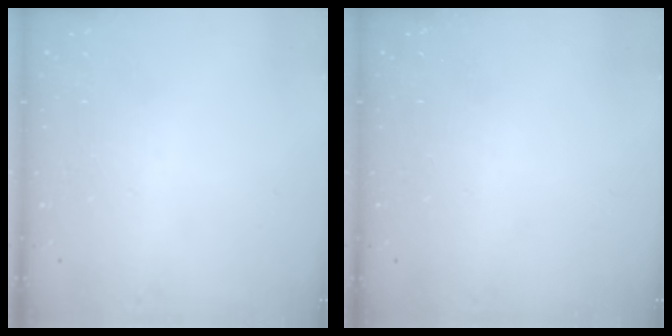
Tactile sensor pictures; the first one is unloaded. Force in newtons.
{"total": 0.0}